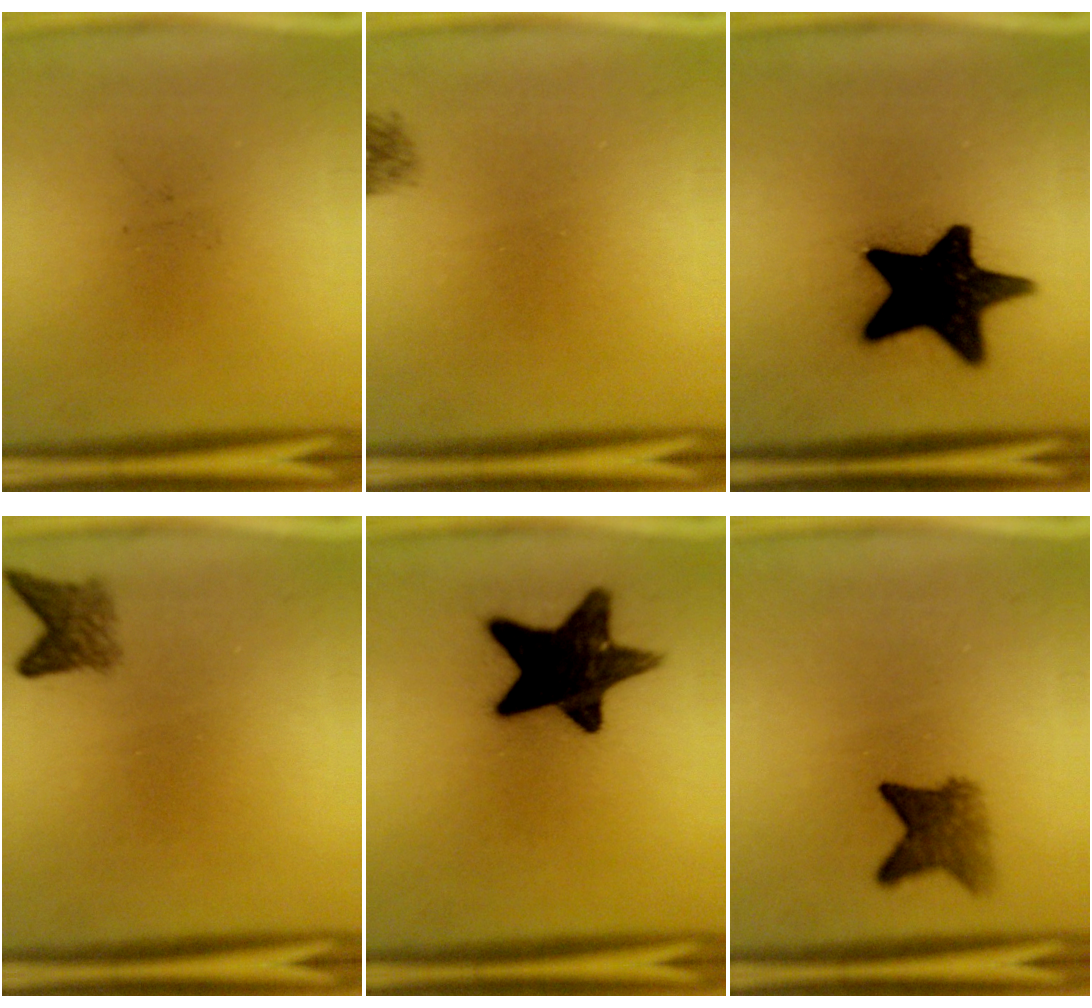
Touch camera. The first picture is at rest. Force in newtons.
{"total": 1.1}
{"total": 18.5}
{"total": 2.8}
{"total": 15.2}
{"total": 4.3}